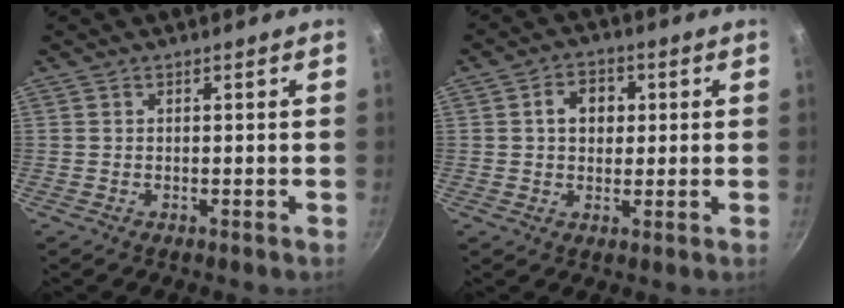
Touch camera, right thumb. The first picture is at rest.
{"total": 6.2, "force": [1.2, 4.8, 3.7], "torque": [-0.033, 0.008, 0.011]}